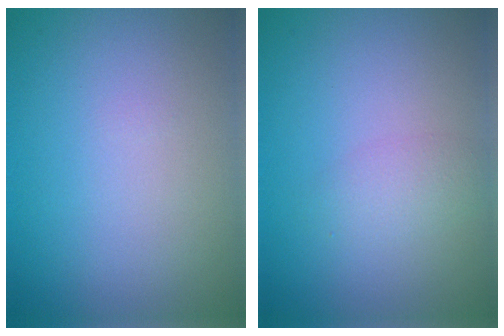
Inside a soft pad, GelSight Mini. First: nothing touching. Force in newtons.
{"total": 1.6, "press": 1.6, "slide": 0.1}